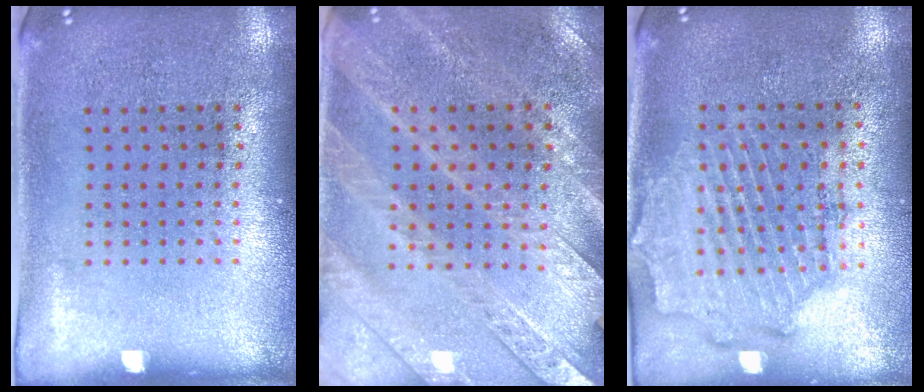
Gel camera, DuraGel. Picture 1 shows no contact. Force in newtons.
{"total": 2.9, "press": 2.7, "slide": 1.1}
{"total": 1.9, "press": 1.7, "slide": 0.9}